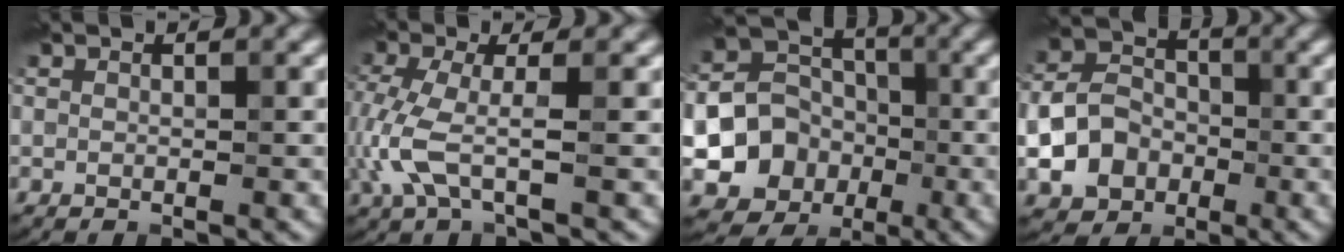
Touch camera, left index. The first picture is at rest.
{"total": 4.2, "force": [-1.1, 1.3, 3.8], "torque": [-0.110, -0.006, -0.026]}
{"total": 9.0, "force": [-2.6, 8.0, 3.1], "torque": [-0.034, -0.008, -0.069]}
{"total": 6.2, "force": [-1.7, 5.1, 3.1], "torque": [-0.057, -0.002, -0.037]}